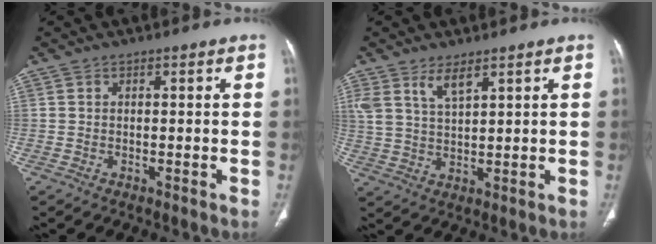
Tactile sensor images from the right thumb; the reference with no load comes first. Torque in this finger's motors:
{"motor_torque": [-0.08, 0.24, 0.64, 0.87, 0.03]}